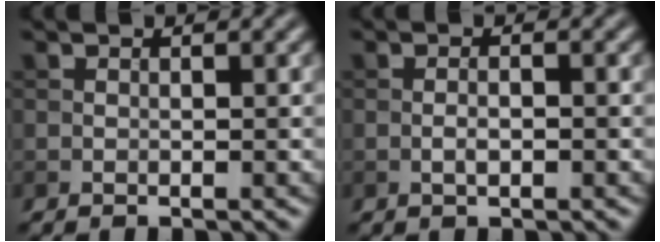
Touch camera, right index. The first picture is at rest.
{"total": 1.4, "force": [-0.4, 0.5, 1.2], "torque": [-0.025, 0.001, -0.010]}